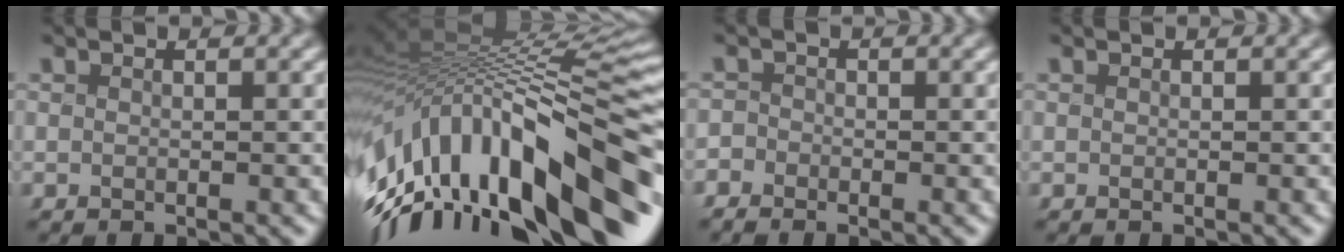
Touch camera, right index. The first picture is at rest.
{"total": 18.7, "force": [-7.6, 11.0, 13.1], "torque": [-0.235, 0.005, -0.107]}
{"total": 1.9, "force": [-1.6, 1.0, -0.5], "torque": [0.014, -0.001, -0.039]}
{"total": 0.0}